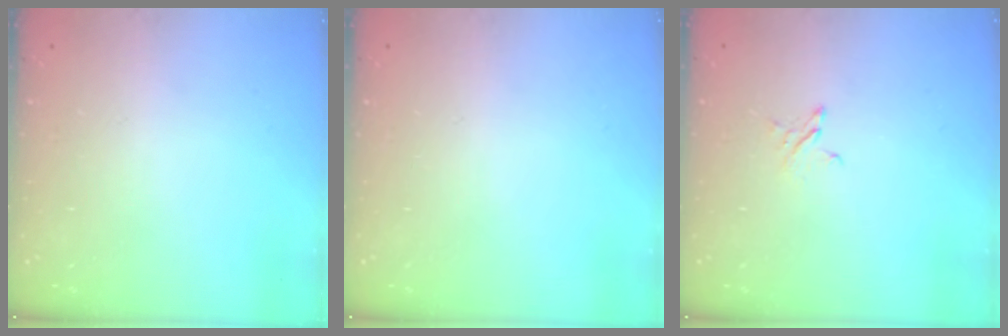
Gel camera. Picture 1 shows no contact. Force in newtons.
{"total": 0.0}
{"total": 2.7, "press": 2.7, "slide": 0.3}